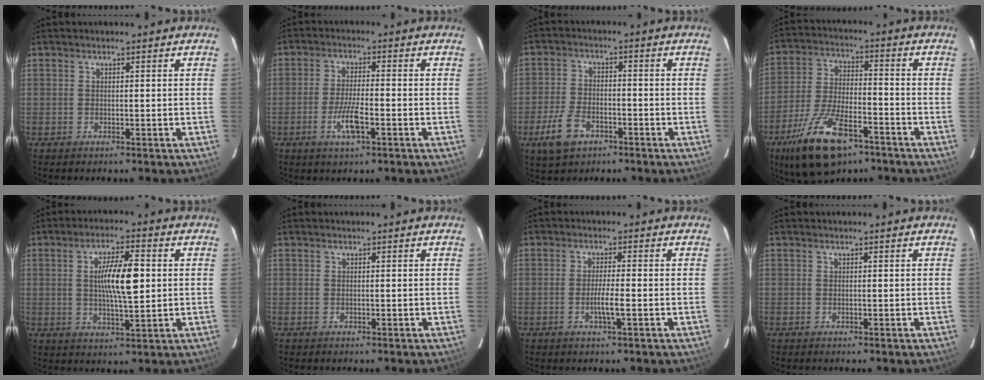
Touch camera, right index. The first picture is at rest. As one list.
[{"total": 5.4, "force": [-2.3, 0.8, 4.9], "torque": [-0.096, -0.005, -0.042]}, {"total": 6.9, "force": [-3.8, 4.0, 4.1], "torque": [-0.094, 0.000, -0.065]}, {"total": 14.5, "force": [-8.9, 4.9, 10.3], "torque": [-0.208, -0.013, -0.156]}, {"total": 9.0, "force": [1.0, 1.5, 8.8], "torque": [-0.156, 0.005, 0.018]}, {"total": 0.0}, {"total": 3.0, "force": [-0.9, -0.1, 2.9], "torque": [-0.055, -0.003, -0.018]}, {"total": 0.0}]